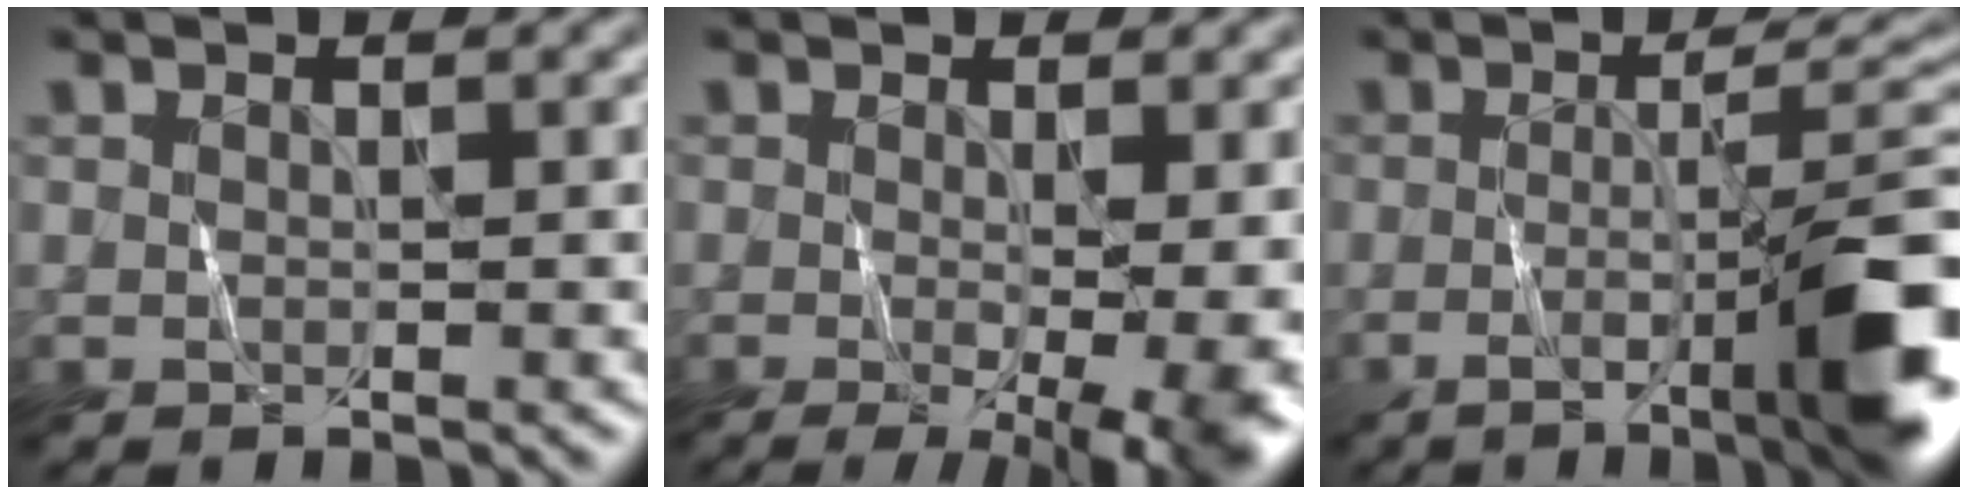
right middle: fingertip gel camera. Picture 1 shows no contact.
{"total": 8.3, "force": [-1.2, 2.8, 7.8], "torque": [-0.072, -0.010, -0.007]}
{"total": 9.8, "force": [-2.8, 2.0, 9.2], "torque": [-0.117, 0.008, -0.044]}